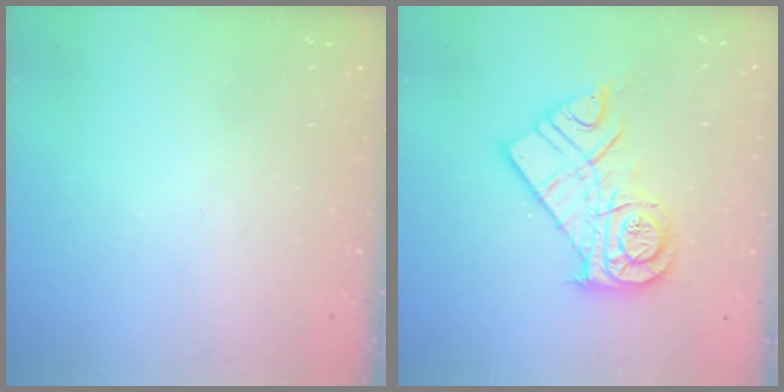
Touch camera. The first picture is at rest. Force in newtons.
{"total": 16.2, "press": 16.1, "slide": 1.6}